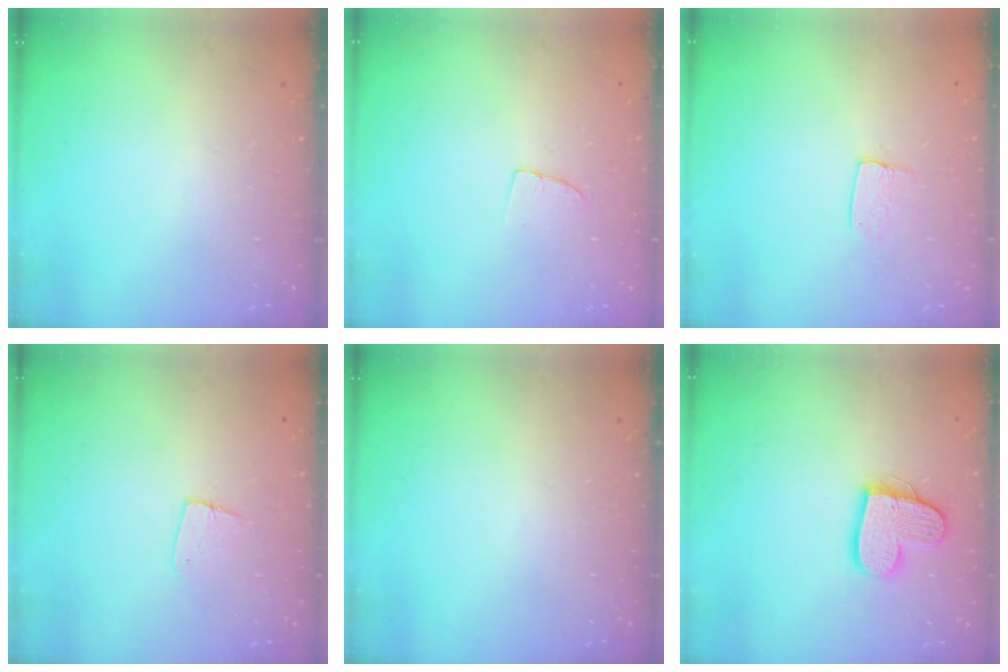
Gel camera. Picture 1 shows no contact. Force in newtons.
{"total": 2.9, "press": 2.9, "slide": 0.2}
{"total": 5.2, "press": 5.2, "slide": 0.4}
{"total": 4.6, "press": 4.6, "slide": 0.4}
{"total": 0.0}
{"total": 13.4, "press": 13.4, "slide": 0.8}